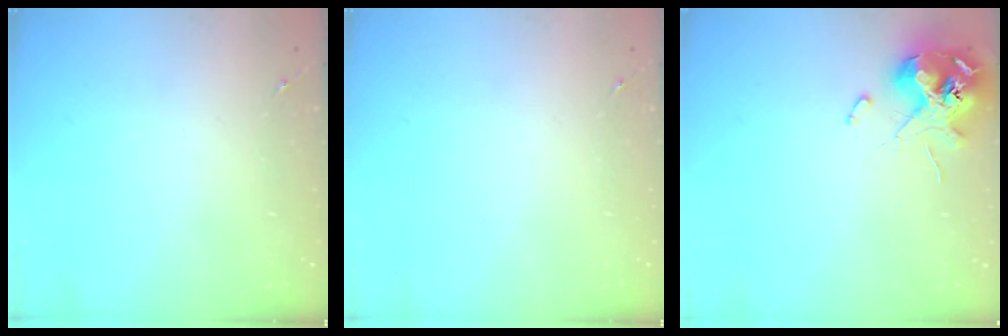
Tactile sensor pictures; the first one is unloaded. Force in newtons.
{"total": 0.0}
{"total": 12.1, "press": 11.9, "slide": 1.8}